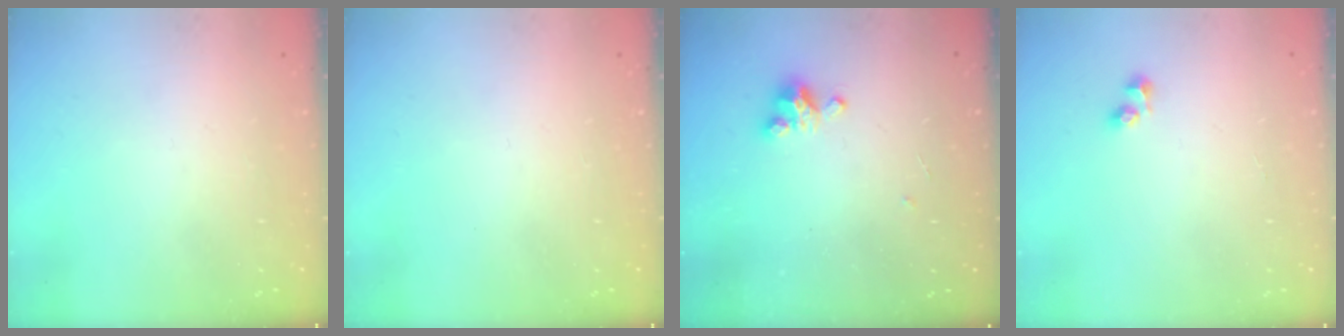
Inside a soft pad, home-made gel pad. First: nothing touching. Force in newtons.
{"total": 0.0}
{"total": 5.5, "press": 5.5, "slide": 0.4}
{"total": 3.0, "press": 2.7, "slide": 1.3}